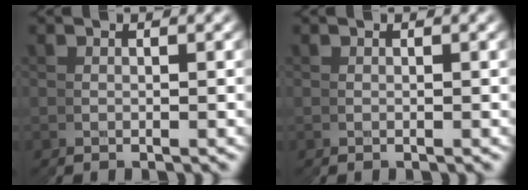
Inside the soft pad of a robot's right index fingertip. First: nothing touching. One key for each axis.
{"total": 0.0}